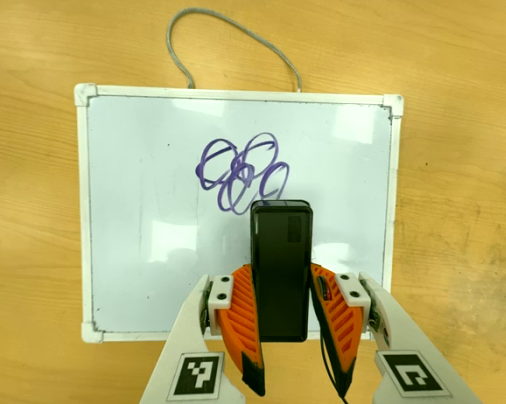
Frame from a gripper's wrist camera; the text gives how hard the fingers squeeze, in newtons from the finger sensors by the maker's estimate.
{"total": 4.4, "left": 2.9, "right": 6.0}